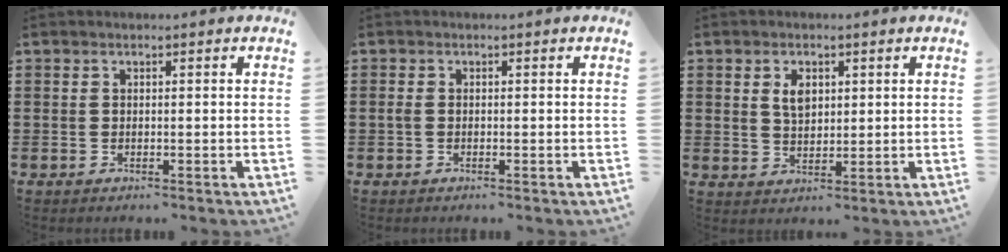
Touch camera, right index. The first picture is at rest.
{"total": 0.8, "force": [-0.2, 0.4, 0.6], "torque": [-0.022, -0.003, -0.007]}
{"total": 3.4, "force": [1.3, 2.1, 2.4], "torque": [-0.047, 0.005, 0.021]}